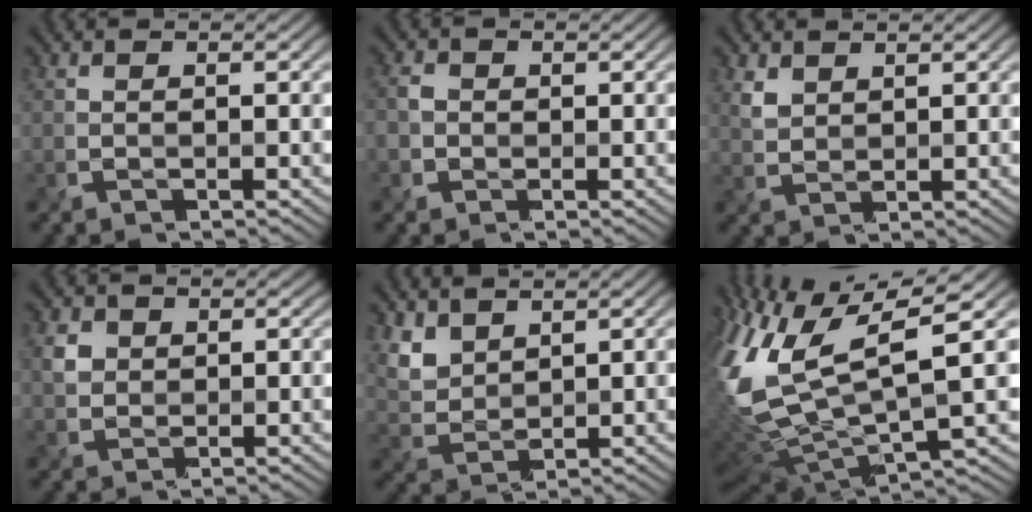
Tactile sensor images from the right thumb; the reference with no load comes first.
{"total": 2.3, "force": [-0.4, 2.1, 0.9], "torque": [-0.029, -0.004, -0.008]}
{"total": 2.2, "force": [1.6, 1.1, 0.8], "torque": [-0.031, -0.002, 0.042]}
{"total": 2.8, "force": [1.4, 2.3, 0.8], "torque": [-0.033, 0.001, 0.030]}
{"total": 4.9, "force": [3.6, 2.5, 2.2], "torque": [-0.067, -0.003, 0.083]}
{"total": 15.4, "force": [4.9, 5.4, 13.6], "torque": [-0.307, 0.014, 0.096]}